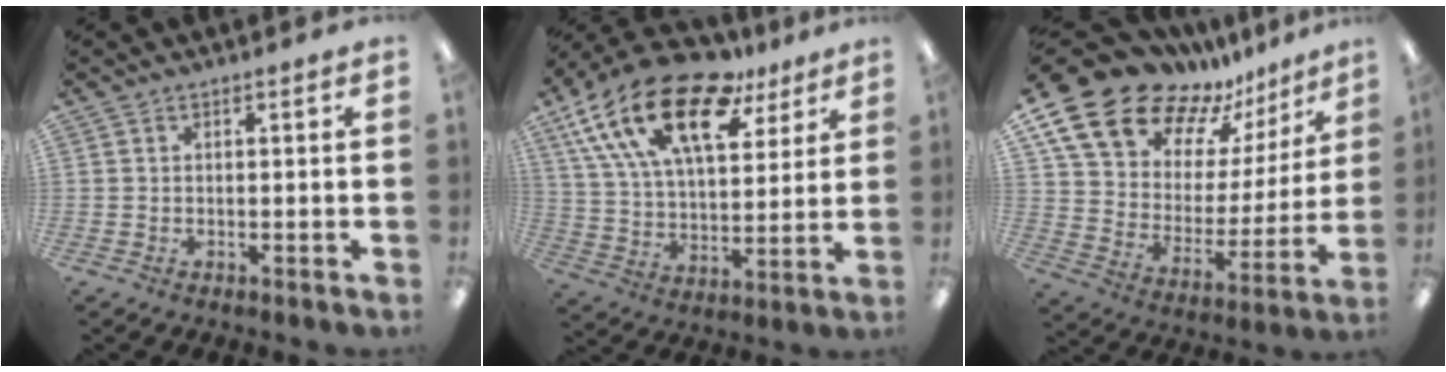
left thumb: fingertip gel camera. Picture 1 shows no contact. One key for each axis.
{"total": 23.3, "fx": 13.8, "fy": 11.1, "fz": 15.1, "tx": -0.273, "ty": -0.069, "tz": 0.243}
{"total": 19.9, "fx": 15.5, "fy": 10.7, "fz": 6.5, "tx": -0.136, "ty": -0.113, "tz": 0.293}